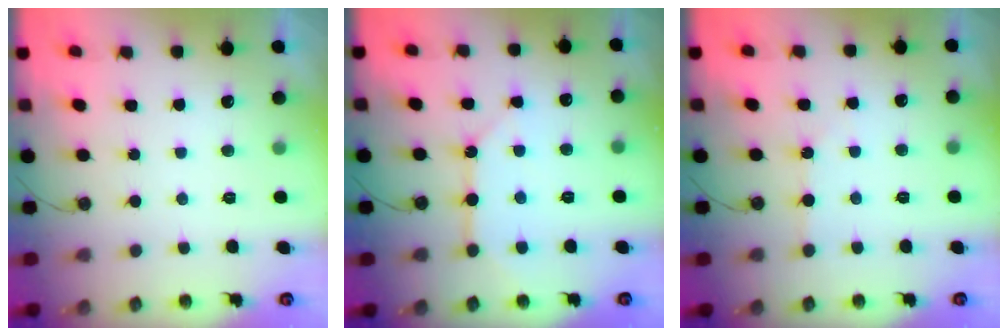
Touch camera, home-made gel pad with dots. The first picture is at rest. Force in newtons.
{"total": 8.3, "press": 8.3, "slide": 0.6}
{"total": 1.9, "press": 1.8, "slide": 0.4}